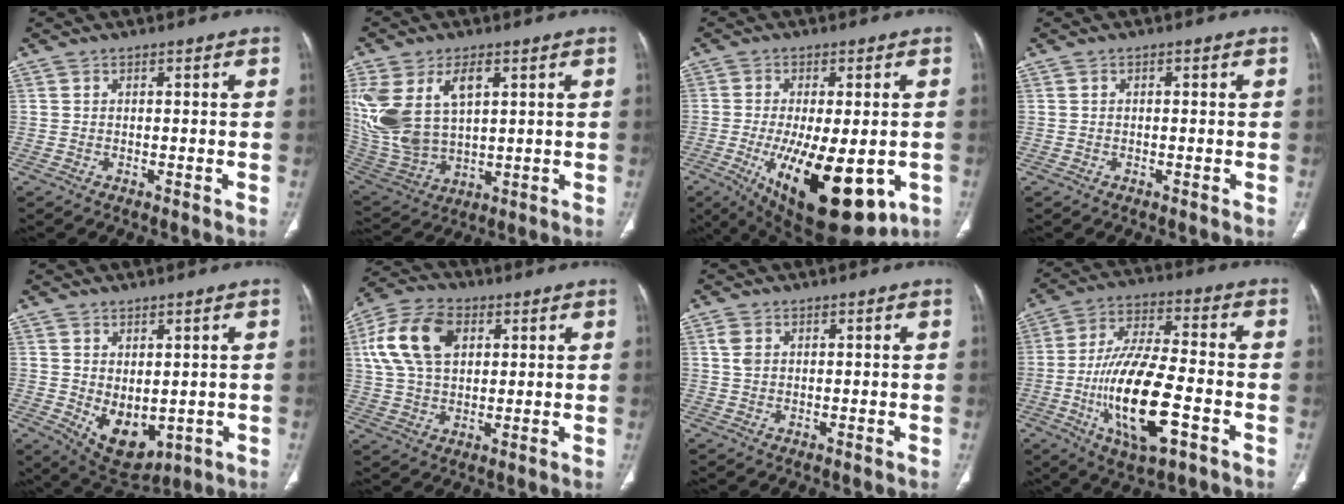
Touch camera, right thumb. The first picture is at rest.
{"total": 17.6, "force": [5.1, 10.3, 13.4], "torque": [-0.287, -0.011, 0.117]}
{"total": 20.7, "force": [-6.8, 8.5, 17.6], "torque": [-0.263, -0.021, -0.080]}
{"total": 0.5, "force": [0.1, 0.3, 0.4], "torque": [-0.009, 0.002, 0.001]}
{"total": 8.9, "force": [-0.9, 5.5, 6.9], "torque": [-0.086, -0.010, 0.018]}
{"total": 13.8, "force": [4.1, 8.9, 9.8], "torque": [-0.183, 0.010, 0.075]}
{"total": 2.1, "force": [0.7, 1.4, 1.4], "torque": [-0.032, 0.004, 0.020]}
{"total": 18.8, "force": [-5.6, 6.8, 16.6], "torque": [-0.315, 0.020, -0.091]}